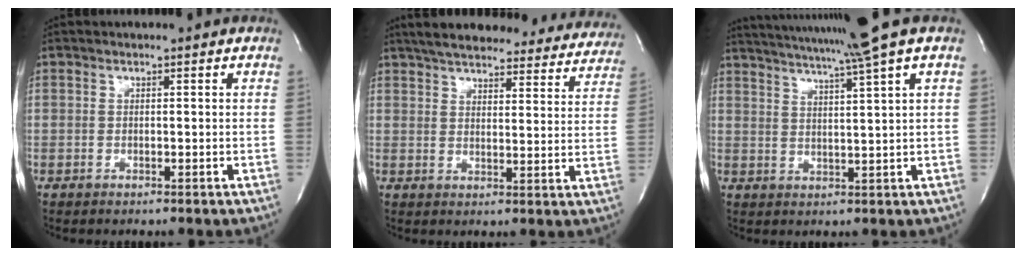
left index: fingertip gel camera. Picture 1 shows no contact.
{"total": 29.6, "force": [26.6, 6.9, 11.0], "torque": [-0.177, -0.027, 0.319]}
{"total": 12.7, "force": [10.0, -2.4, 7.4], "torque": [-0.130, -0.017, 0.138]}